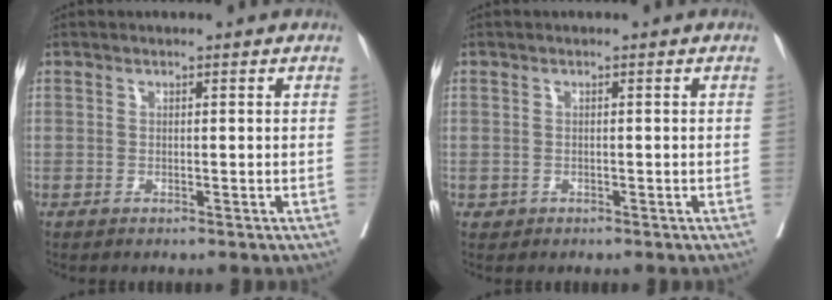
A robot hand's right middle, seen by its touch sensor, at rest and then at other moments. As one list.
[{"total": 0.6, "force": [-0.3, 0.5, 0.1], "torque": [-0.008, 0.001, -0.002]}]